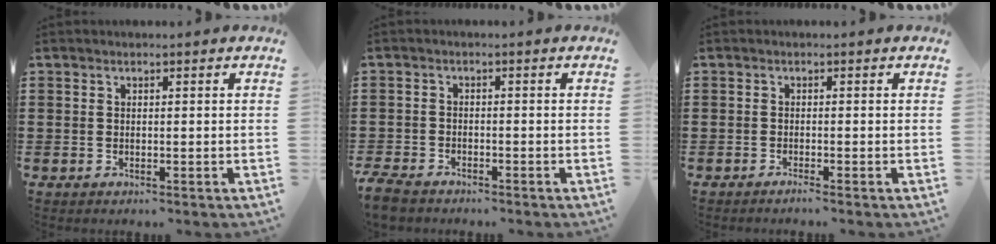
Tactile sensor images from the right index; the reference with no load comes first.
{"total": 2.4, "force": [-2.3, 0.7, 0.4], "torque": [-0.025, -0.002, -0.052]}
{"total": 0.9, "force": [-0.7, -0.3, 0.5], "torque": [-0.010, -0.006, -0.013]}